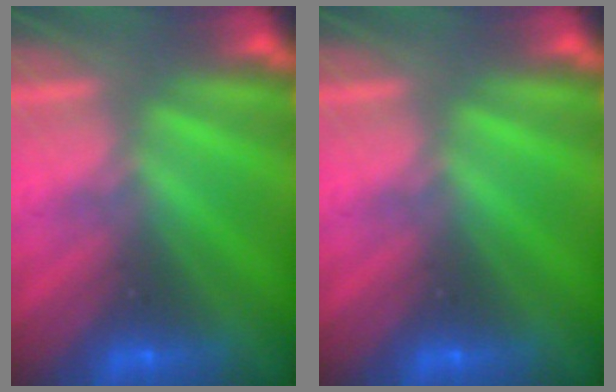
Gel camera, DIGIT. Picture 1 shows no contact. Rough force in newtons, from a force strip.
{"total": 0.0}